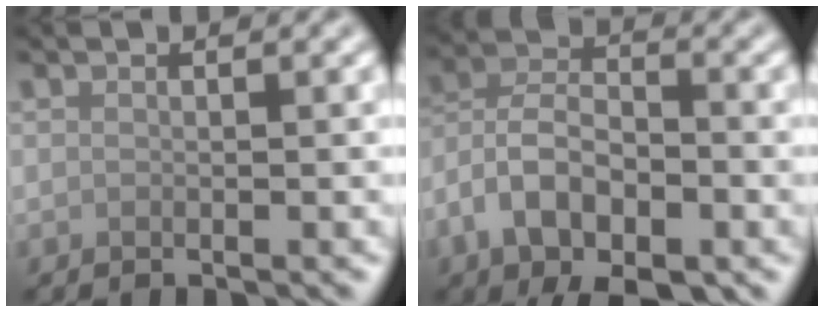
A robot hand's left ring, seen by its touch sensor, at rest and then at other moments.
{"total": 8.5, "force": [-4.1, 4.4, 6.1], "torque": [-0.111, 0.000, -0.077]}